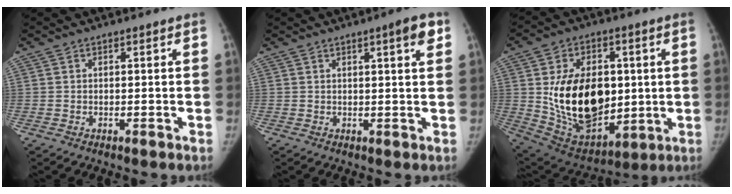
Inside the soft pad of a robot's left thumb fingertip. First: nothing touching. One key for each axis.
{"total": 4.1, "fx": 2.0, "fy": 0.5, "fz": 3.5, "tx": -0.041, "ty": -0.006, "tz": 0.026}
{"total": 22.6, "fx": 0.9, "fy": 14.9, "fz": 16.9, "tx": -0.239, "ty": -0.020, "tz": 0.045}